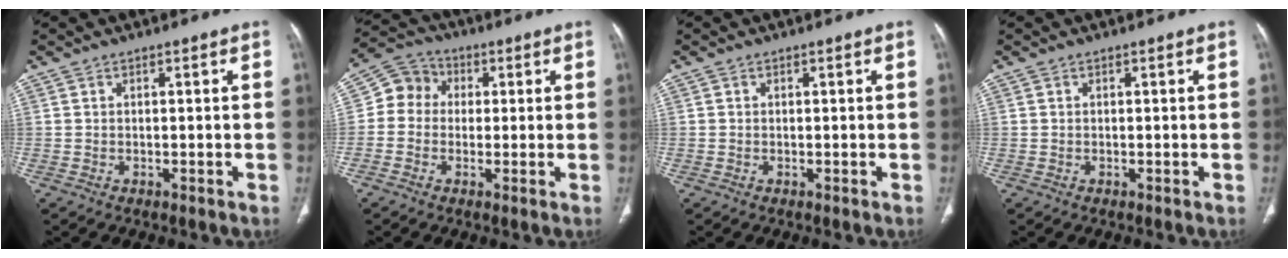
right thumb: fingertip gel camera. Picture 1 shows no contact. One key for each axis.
{"total": 7.3, "fx": 0.6, "fy": 6.4, "fz": 3.3, "tx": -0.036, "ty": 0.021, "tz": -0.005}
{"total": 0.0}
{"total": 0.0}